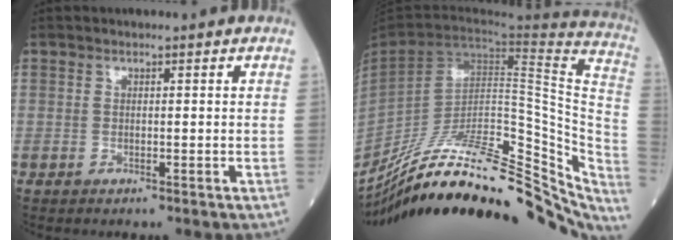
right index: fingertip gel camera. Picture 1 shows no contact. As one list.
[{"total": 34.6, "force": [-25.5, 10.5, 21.0], "torque": [-0.274, -0.019, -0.366]}]